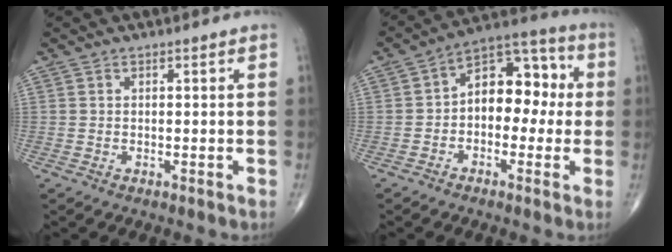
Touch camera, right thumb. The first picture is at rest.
{"total": 12.1, "force": [0.0, 8.0, 9.2], "torque": [-0.090, 0.044, -0.018]}